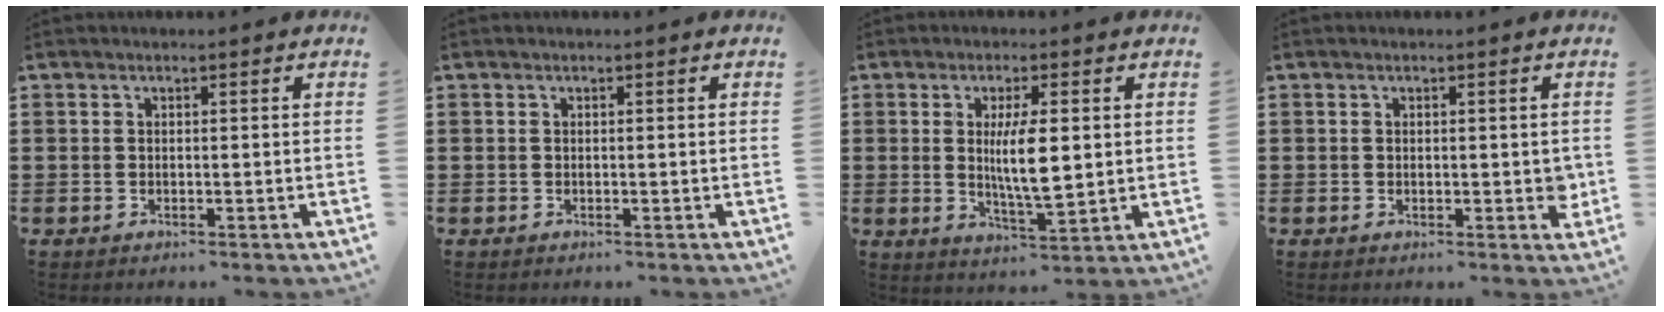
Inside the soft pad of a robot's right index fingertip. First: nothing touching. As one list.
[{"total": 0.0}, {"total": 7.4, "force": [0.5, 2.0, 7.1], "torque": [-0.136, -0.008, 0.003]}, {"total": 1.6, "force": [0.1, 0.9, 1.4], "torque": [-0.017, 0.001, -0.001]}]